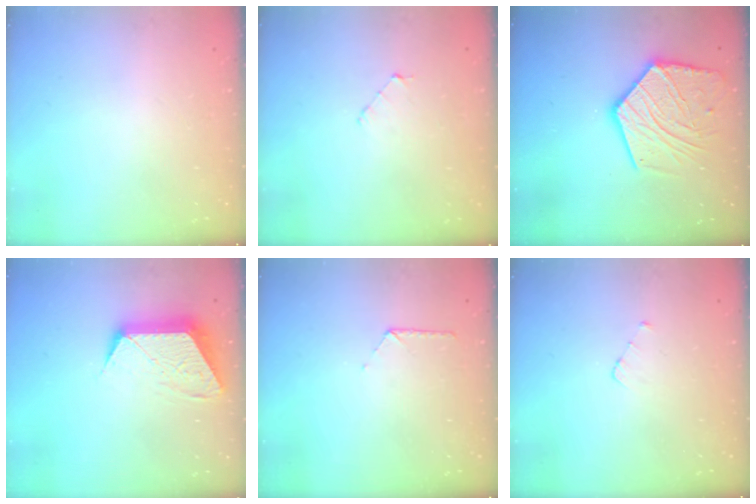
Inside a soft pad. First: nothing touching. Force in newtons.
{"total": 2.9, "press": 2.9, "slide": 0.3}
{"total": 19.2, "press": 19.1, "slide": 1.4}
{"total": 11.3, "press": 11.3, "slide": 0.7}
{"total": 6.9, "press": 6.9, "slide": 0.6}
{"total": 2.7, "press": 2.7, "slide": 0.3}